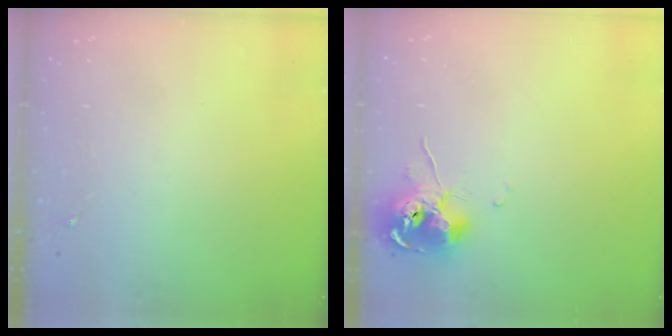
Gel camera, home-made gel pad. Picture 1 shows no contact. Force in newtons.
{"total": 10.4, "press": 10.3, "slide": 1.1}